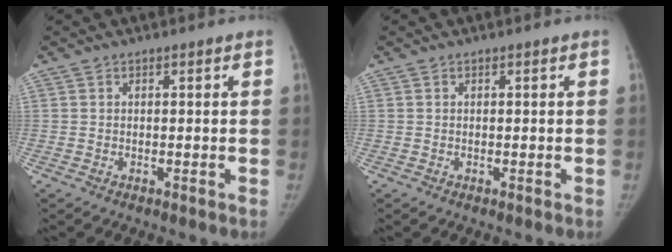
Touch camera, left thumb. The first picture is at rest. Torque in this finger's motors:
{"motor_torque": [0.06, 0.01, 0.17, -0.44, 0.02]}